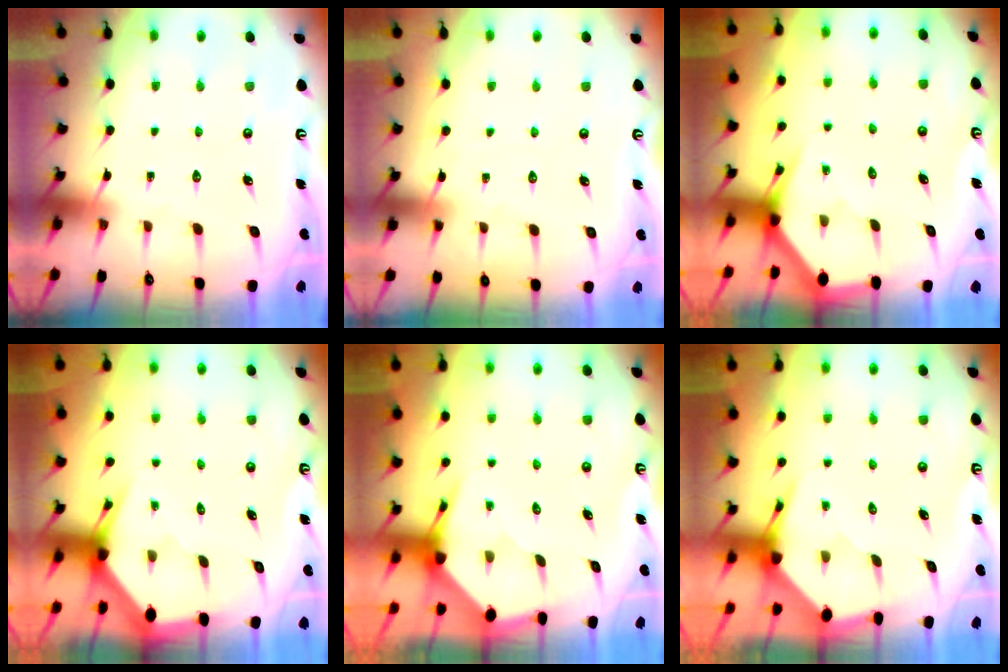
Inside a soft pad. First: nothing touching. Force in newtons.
{"total": 2.3, "press": 2.3, "slide": 0.3}
{"total": 3.2, "press": 3.2, "slide": 0.1}
{"total": 3.0, "press": 3.0, "slide": 0.2}
{"total": 3.7, "press": 3.6, "slide": 0.4}
{"total": 3.7, "press": 3.6, "slide": 0.4}